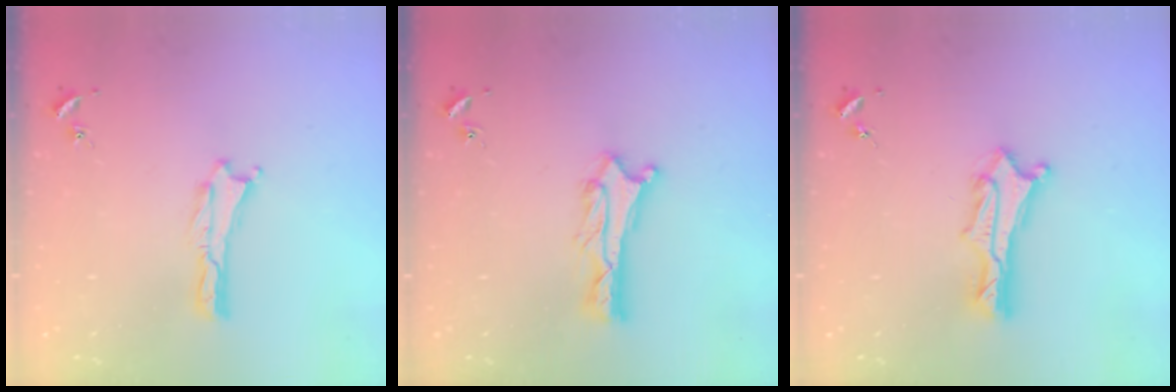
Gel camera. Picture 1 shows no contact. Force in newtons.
{"total": 1.2, "press": 1.1, "slide": 0.1}
{"total": 3.0, "press": 3.0, "slide": 0.2}